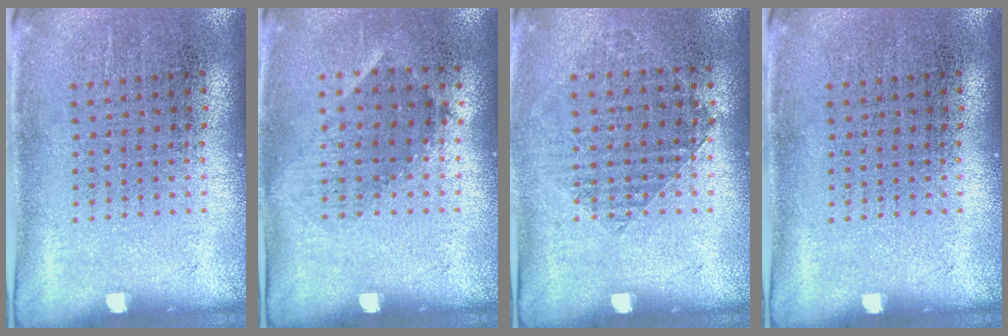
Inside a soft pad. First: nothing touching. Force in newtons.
{"total": 0.9, "press": 0.7, "slide": 0.5}
{"total": 0.9, "press": 0.9, "slide": 0.3}
{"total": 0.0}